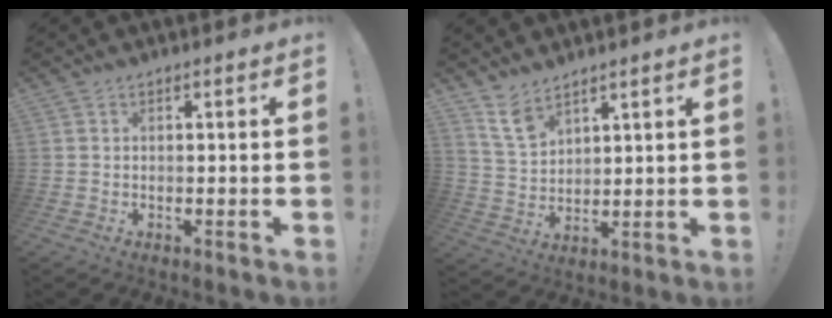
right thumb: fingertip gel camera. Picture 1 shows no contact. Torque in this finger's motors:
{"motor_torque": [-0.03, 0.17, 0.18, -0.01, 0.00]}